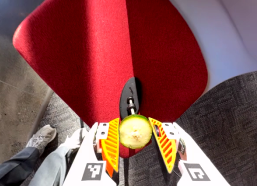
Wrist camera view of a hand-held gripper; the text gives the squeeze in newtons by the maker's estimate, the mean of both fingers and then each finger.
{"total": 5.7, "left": 5.7, "right": 5.7}